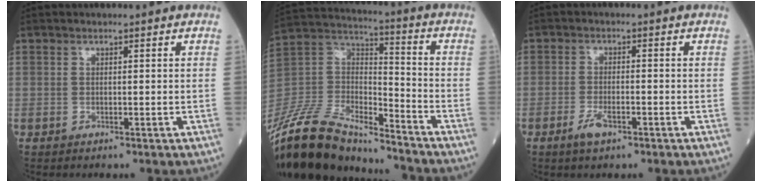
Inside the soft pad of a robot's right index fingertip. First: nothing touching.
{"total": 21.0, "force": [-18.5, 4.7, 8.8], "torque": [-0.199, 0.010, -0.347]}
{"total": 3.3, "force": [-1.8, 1.0, 2.6], "torque": [-0.053, -0.001, -0.033]}